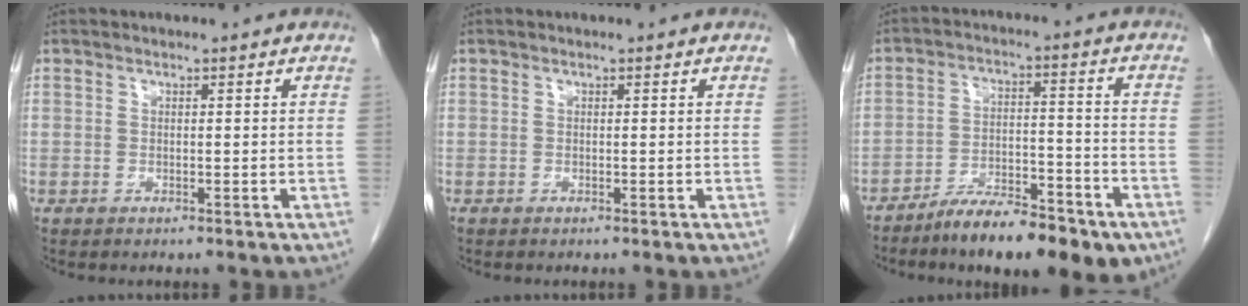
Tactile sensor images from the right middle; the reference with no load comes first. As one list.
[{"total": 0.0}, {"total": 12.5, "force": [-9.0, 3.2, 8.1], "torque": [-0.113, 0.007, -0.145]}]